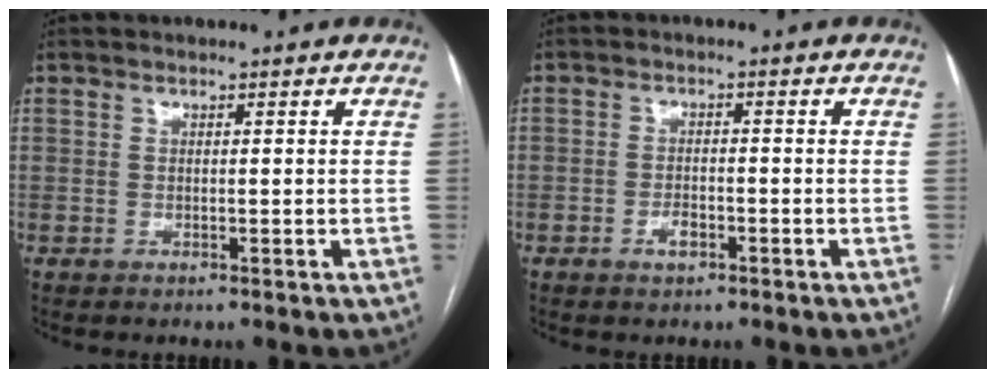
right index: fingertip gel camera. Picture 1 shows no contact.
{"total": 2.5, "force": [-1.4, 1.3, 1.6], "torque": [-0.025, 0.004, -0.022]}